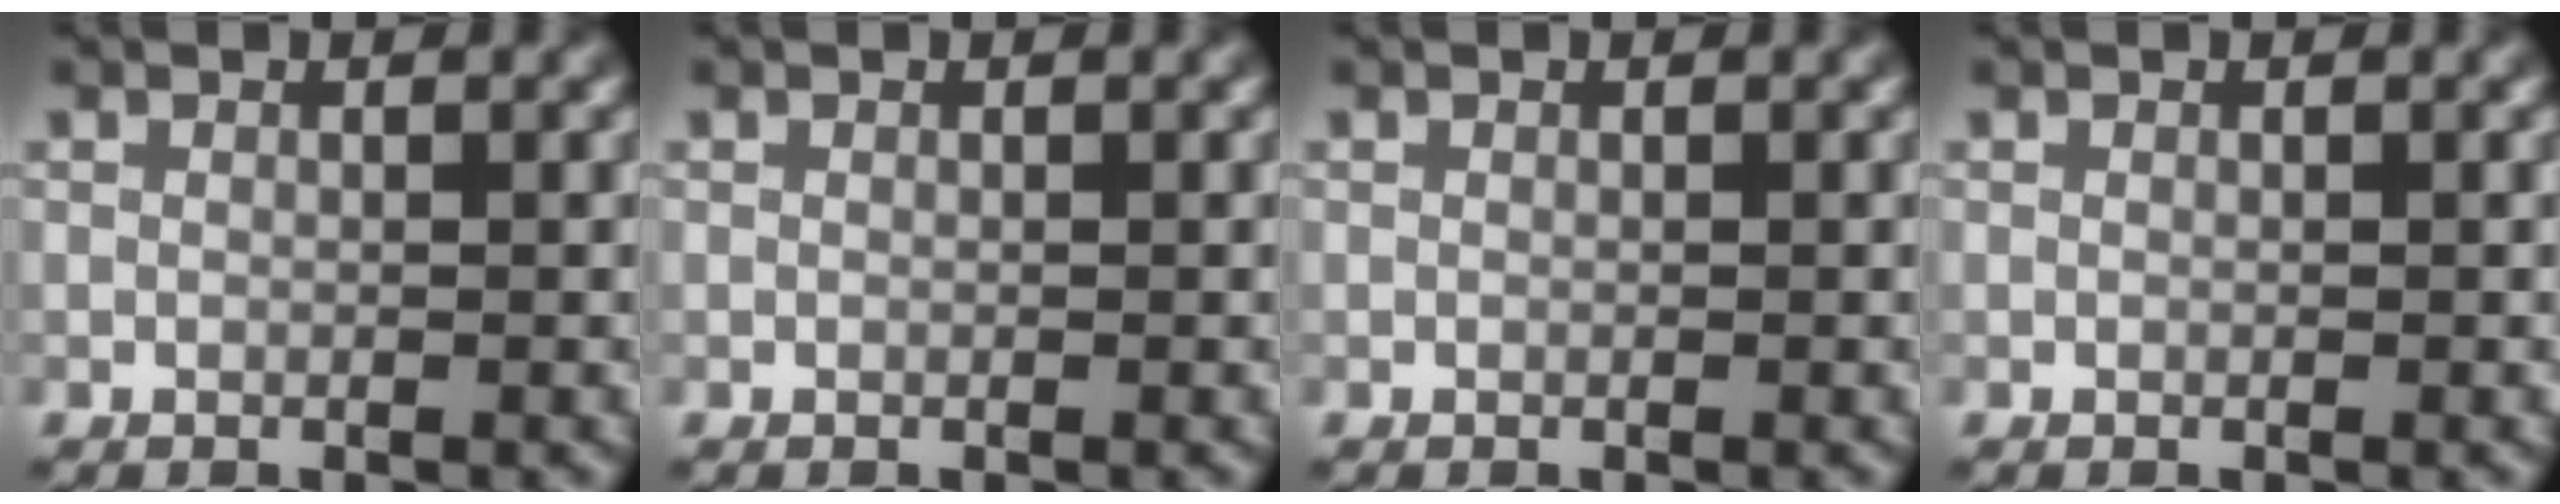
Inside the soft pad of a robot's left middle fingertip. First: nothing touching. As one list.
[{"total": 0.0}, {"total": 0.0}, {"total": 0.0}]